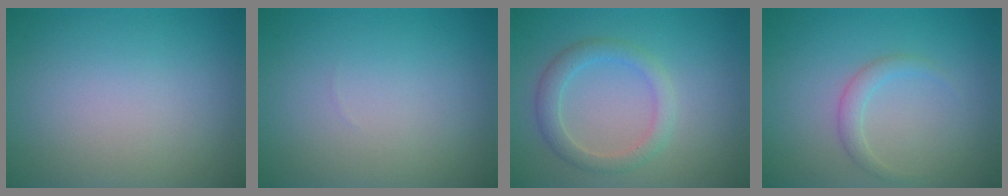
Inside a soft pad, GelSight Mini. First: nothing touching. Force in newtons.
{"total": 0.0}
{"total": 2.8, "press": 2.8, "slide": 0.1}
{"total": 1.5, "press": 1.5, "slide": 0.0}